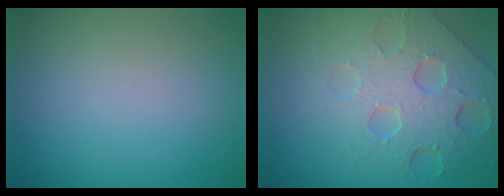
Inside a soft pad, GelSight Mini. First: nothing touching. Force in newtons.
{"total": 7.8, "press": 5.6, "slide": 5.5}